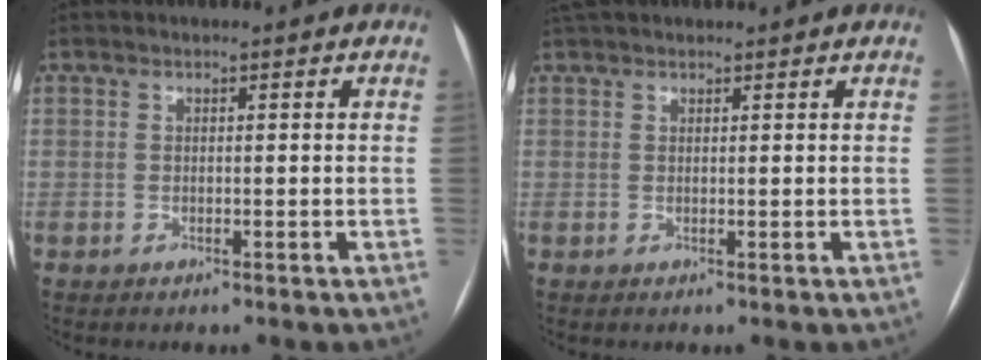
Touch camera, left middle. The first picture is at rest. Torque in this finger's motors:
{"motor_torque": [0.30, -0.28, 0.16, 0.04]}